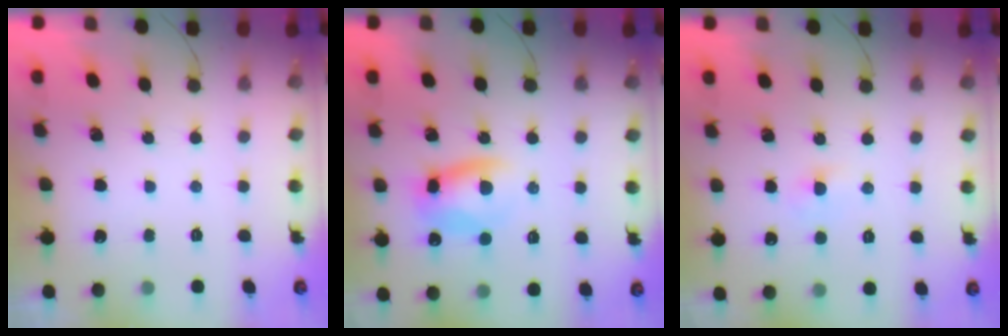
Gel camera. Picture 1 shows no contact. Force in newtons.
{"total": 10.1, "press": 9.9, "slide": 1.8}
{"total": 2.3, "press": 2.1, "slide": 0.9}